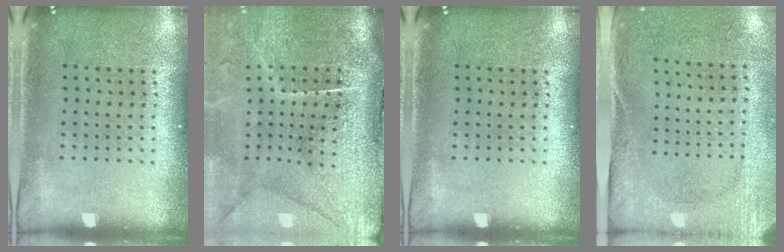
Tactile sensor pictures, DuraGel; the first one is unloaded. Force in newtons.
{"total": 4.8, "press": 3.9, "slide": 2.8}
{"total": 0.0}
{"total": 2.7, "press": 2.2, "slide": 1.7}